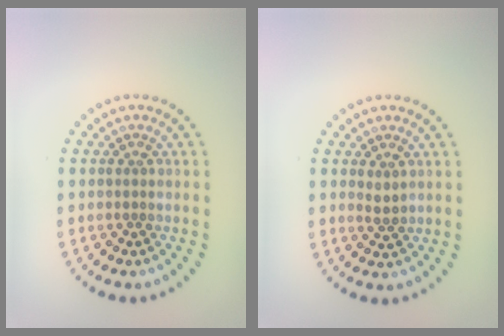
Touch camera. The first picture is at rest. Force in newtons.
{"total": 0.8, "press": 0.7, "slide": 0.3}